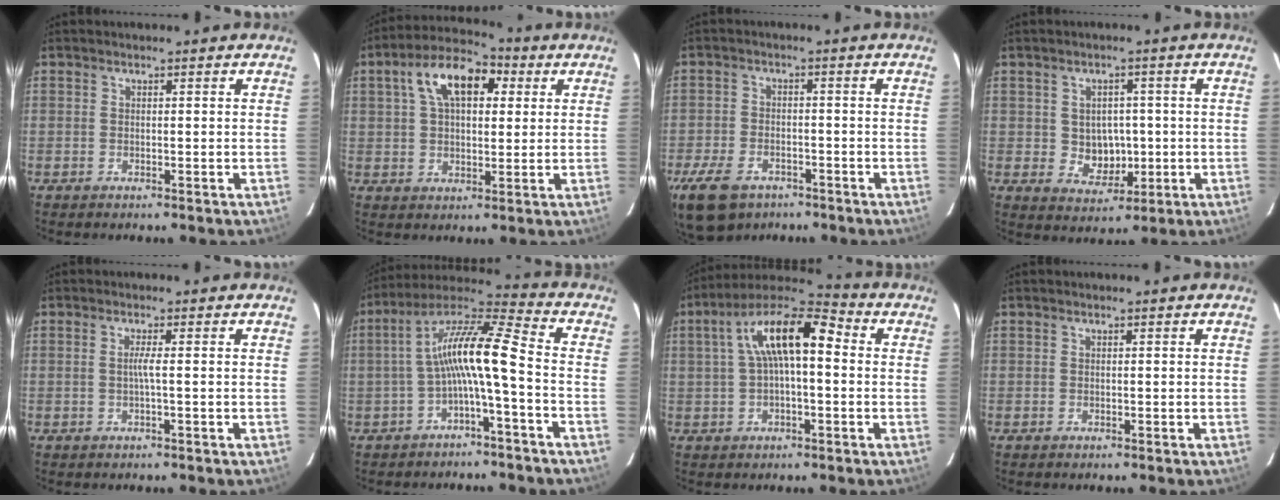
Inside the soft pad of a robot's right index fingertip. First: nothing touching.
{"total": 12.2, "force": [4.2, 6.6, 9.3], "torque": [-0.167, 0.038, 0.064]}
{"total": 11.9, "force": [-7.5, 7.0, 5.9], "torque": [-0.156, -0.013, -0.130]}
{"total": 5.8, "force": [-0.2, 5.2, 2.5], "torque": [-0.047, 0.005, 0.012]}
{"total": 1.4, "force": [-0.2, -0.5, 1.3], "torque": [-0.024, -0.002, -0.005]}
{"total": 11.1, "force": [-2.4, 1.0, 10.8], "torque": [-0.220, 0.024, -0.051]}
{"total": 13.3, "force": [2.0, 4.9, 12.1], "torque": [-0.220, 0.033, 0.023]}
{"total": 0.0}